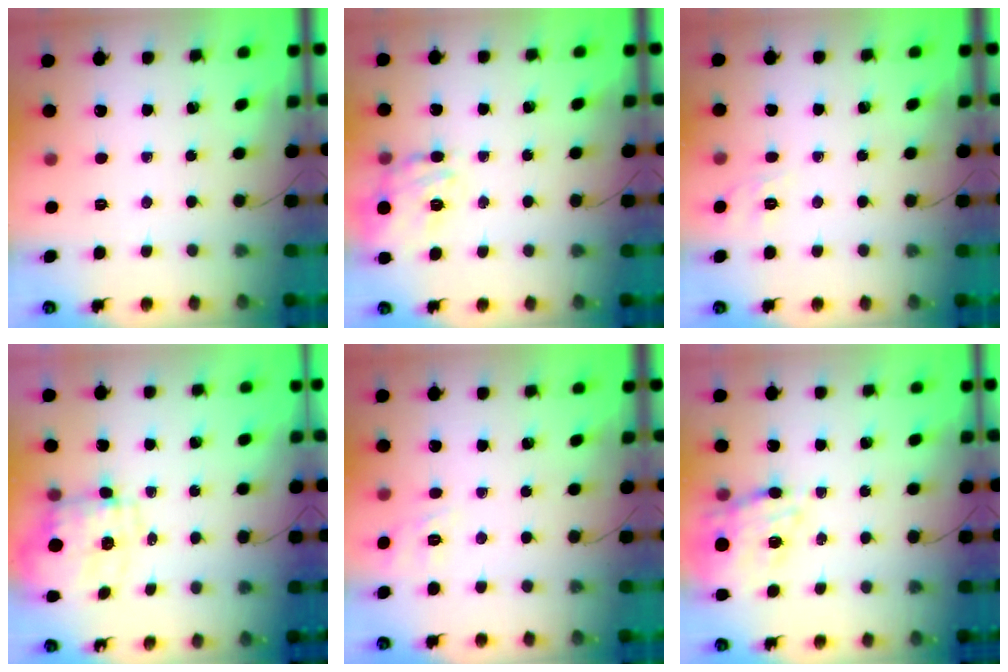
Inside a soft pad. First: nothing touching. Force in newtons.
{"total": 17.7, "press": 17.6, "slide": 1.7}
{"total": 1.7, "press": 0.0, "slide": 1.7}
{"total": 3.9, "press": 3.6, "slide": 1.6}
{"total": 2.1, "press": 0.8, "slide": 1.9}
{"total": 15.6, "press": 15.2, "slide": 3.4}